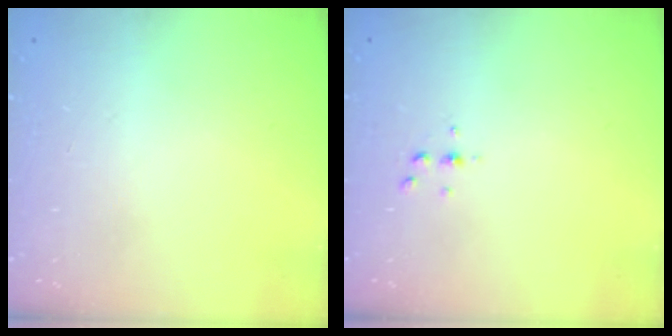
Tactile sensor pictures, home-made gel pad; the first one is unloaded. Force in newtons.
{"total": 2.5, "press": 2.4, "slide": 0.2}